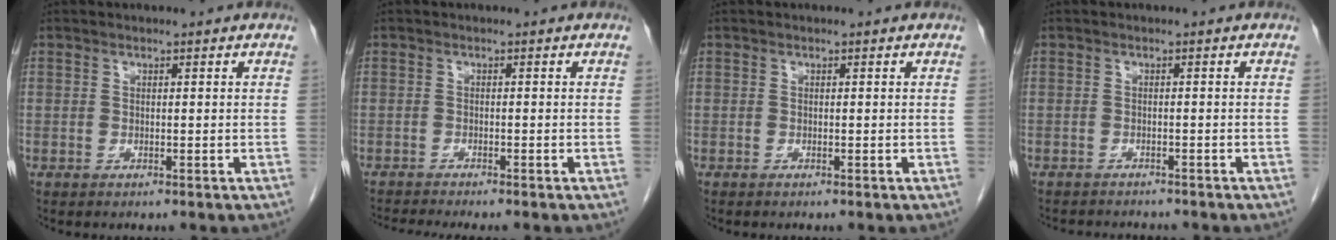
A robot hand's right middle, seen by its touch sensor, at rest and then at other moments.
{"total": 5.1, "force": [-4.7, -0.4, 2.0], "torque": [-0.024, -0.010, -0.074]}
{"total": 0.0}
{"total": 5.4, "force": [-5.1, 1.3, 1.4], "torque": [-0.015, -0.004, -0.069]}